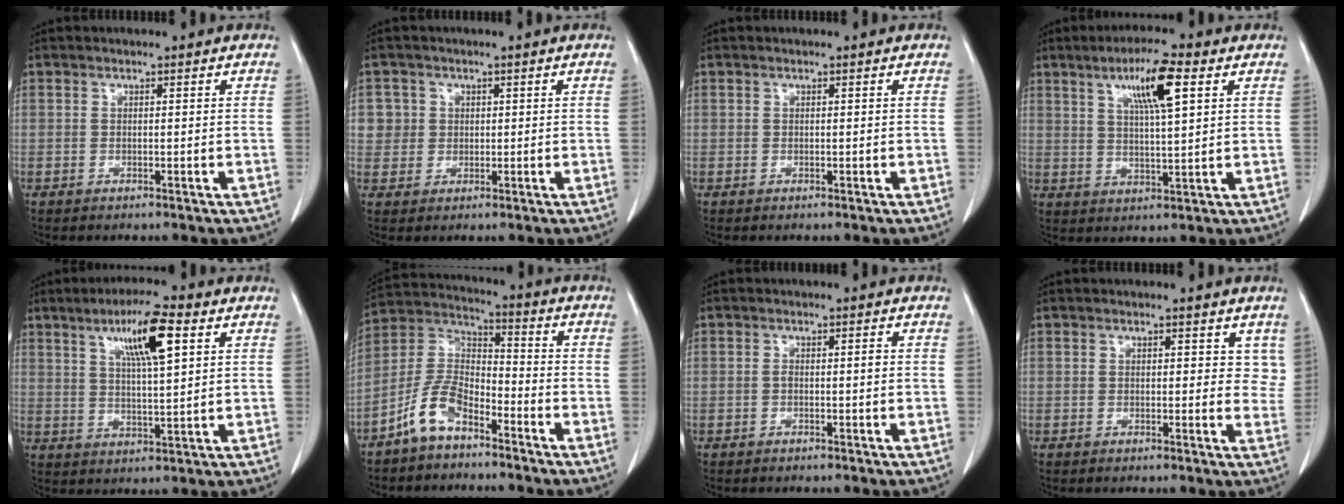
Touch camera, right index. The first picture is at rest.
{"total": 3.7, "force": [1.0, 3.5, -0.1], "torque": [0.023, 0.005, 0.017]}
{"total": 0.0}
{"total": 8.7, "force": [3.9, 0.8, 7.7], "torque": [-0.138, 0.006, 0.066]}
{"total": 9.5, "force": [4.3, 1.1, 8.4], "torque": [-0.148, 0.007, 0.072]}
{"total": 8.7, "force": [-6.0, 4.0, 5.0], "torque": [-0.113, 0.019, -0.122]}
{"total": 1.2, "force": [-0.1, 0.3, 1.1], "torque": [-0.018, 0.001, -0.001]}
{"total": 3.2, "force": [1.7, 2.0, 1.8], "torque": [0.001, -0.005, 0.014]}